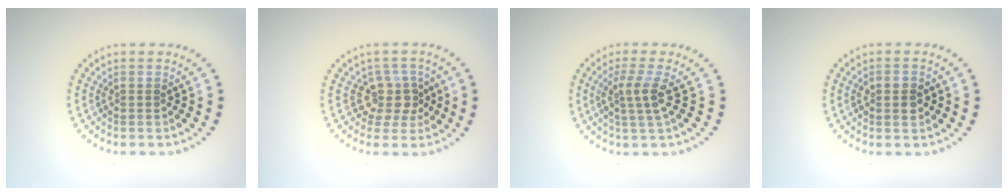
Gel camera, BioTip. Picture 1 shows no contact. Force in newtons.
{"total": 2.8, "press": 2.1, "slide": 1.9}
{"total": 2.6, "press": 2.0, "slide": 1.7}
{"total": 2.4, "press": 2.4, "slide": 0.1}